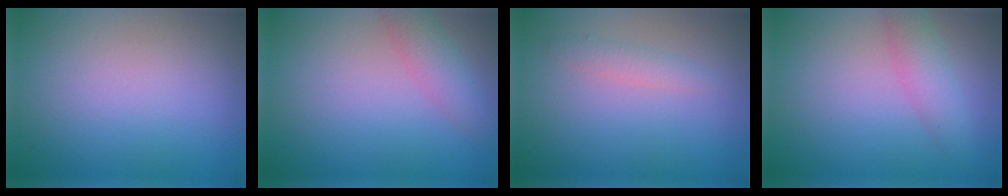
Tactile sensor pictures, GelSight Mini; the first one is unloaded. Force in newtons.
{"total": 2.5, "press": 2.5, "slide": 0.1}
{"total": 1.4, "press": 1.4, "slide": 0.1}
{"total": 2.6, "press": 2.6, "slide": 0.0}